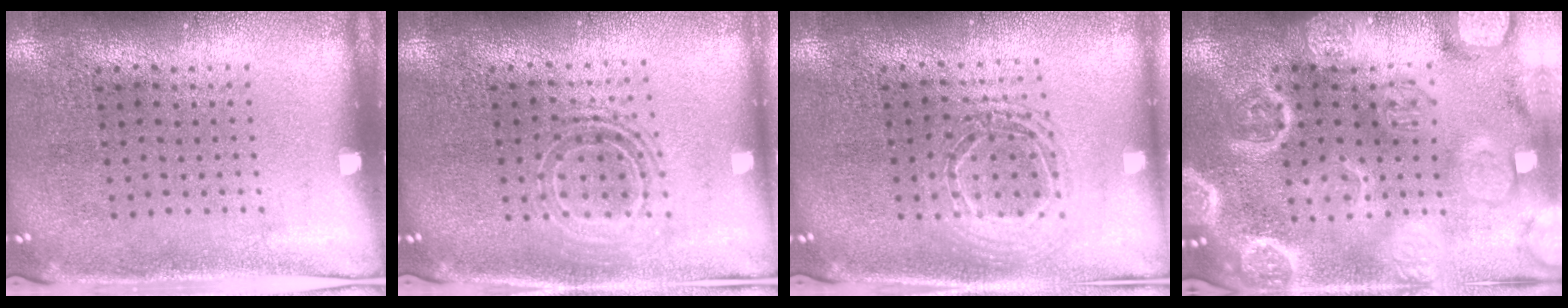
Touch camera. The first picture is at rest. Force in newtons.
{"total": 1.7, "press": 1.3, "slide": 1.1}
{"total": 1.6, "press": 1.3, "slide": 0.9}
{"total": 6.2, "press": 6.1, "slide": 0.9}